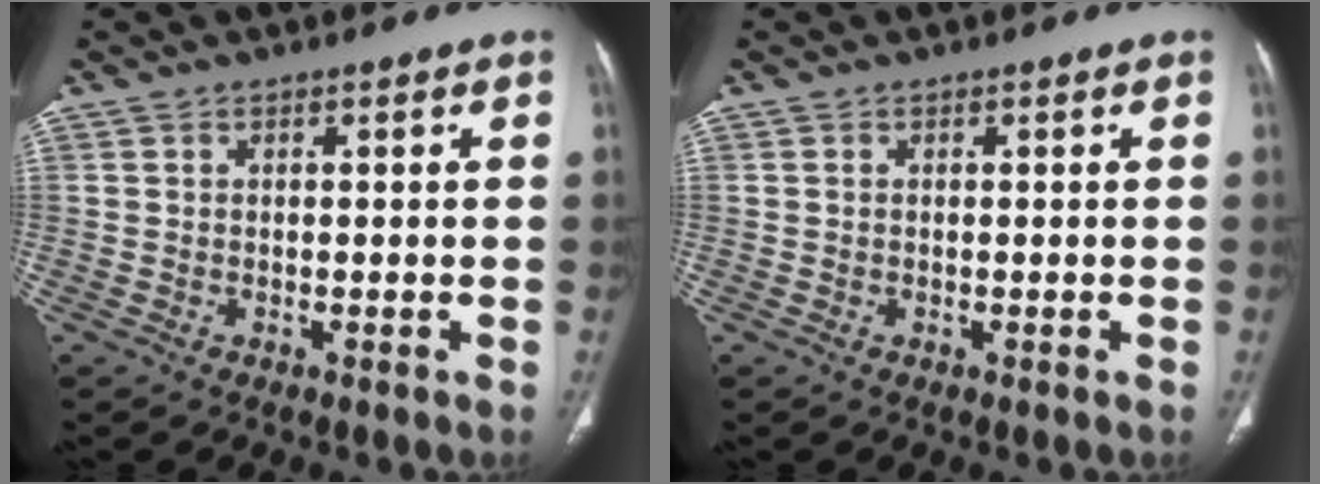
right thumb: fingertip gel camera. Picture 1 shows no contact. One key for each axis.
{"total": 0.0}